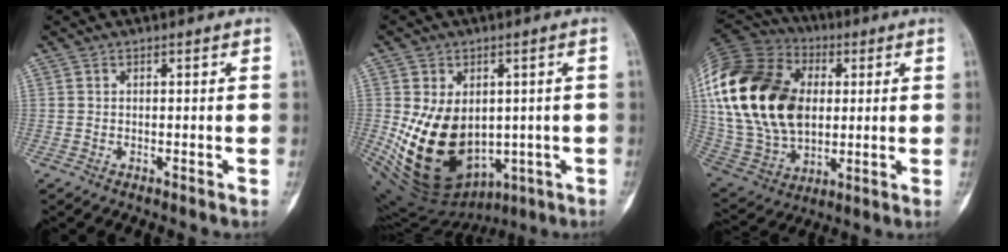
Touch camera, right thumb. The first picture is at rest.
{"total": 17.8, "force": [-1.1, 12.7, 12.4], "torque": [-0.192, -0.014, 0.022]}
{"total": 28.8, "force": [4.0, 19.4, 20.9], "torque": [-0.413, 0.004, 0.081]}